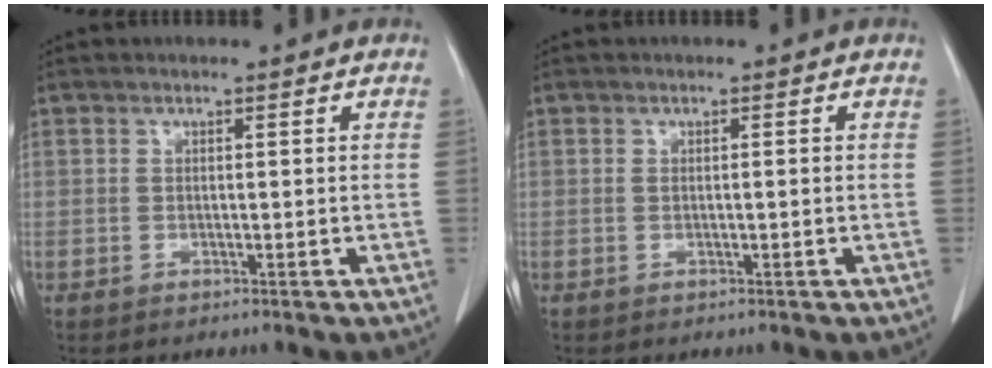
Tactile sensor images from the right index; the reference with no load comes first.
{"total": 0.7, "force": [0.0, 0.1, 0.7], "torque": [-0.015, 0.000, 0.003]}